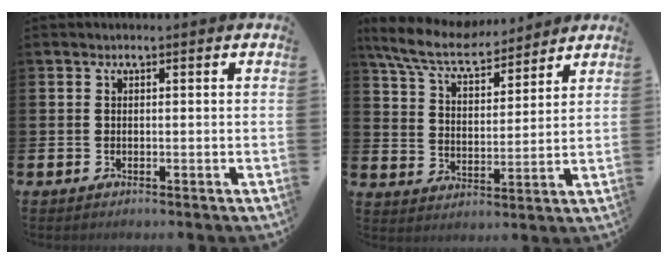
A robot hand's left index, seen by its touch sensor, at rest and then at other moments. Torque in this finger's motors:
{"motor_torque": [1.07, -1.07, 0.28, 0.21]}